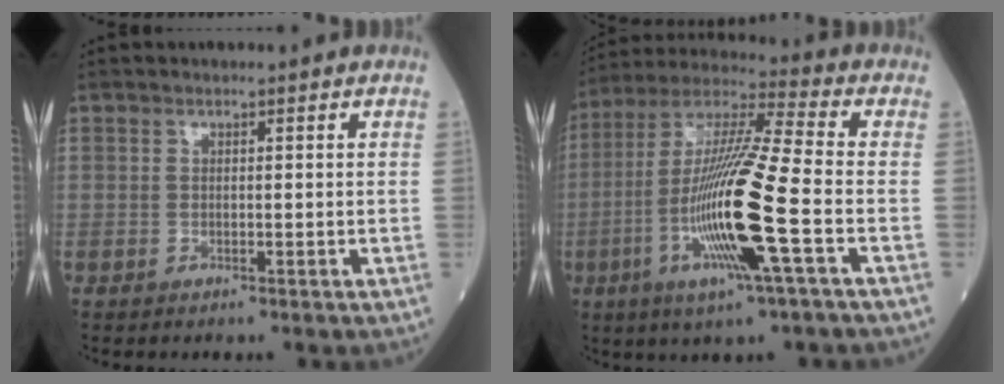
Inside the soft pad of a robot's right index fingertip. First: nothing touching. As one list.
[{"total": 17.6, "force": [-4.7, 0.0, 17.0], "torque": [-0.345, -0.014, -0.094]}]